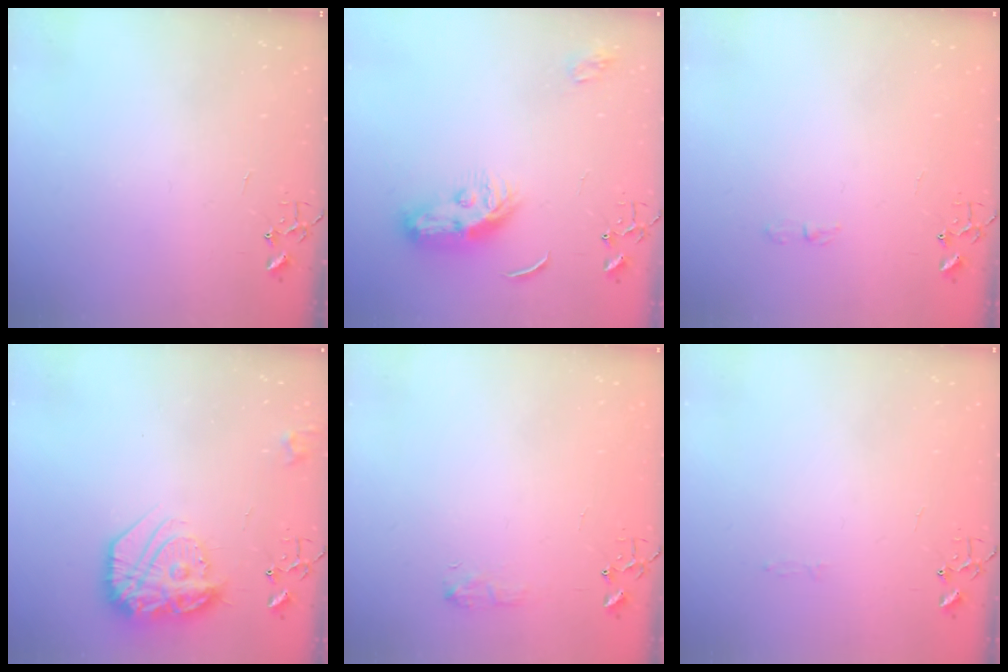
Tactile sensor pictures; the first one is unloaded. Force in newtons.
{"total": 10.6, "press": 10.6, "slide": 0.0}
{"total": 4.1, "press": 4.0, "slide": 0.8}
{"total": 17.9, "press": 17.9, "slide": 0.7}
{"total": 6.4, "press": 6.3, "slide": 0.7}
{"total": 2.6, "press": 2.6, "slide": 0.3}